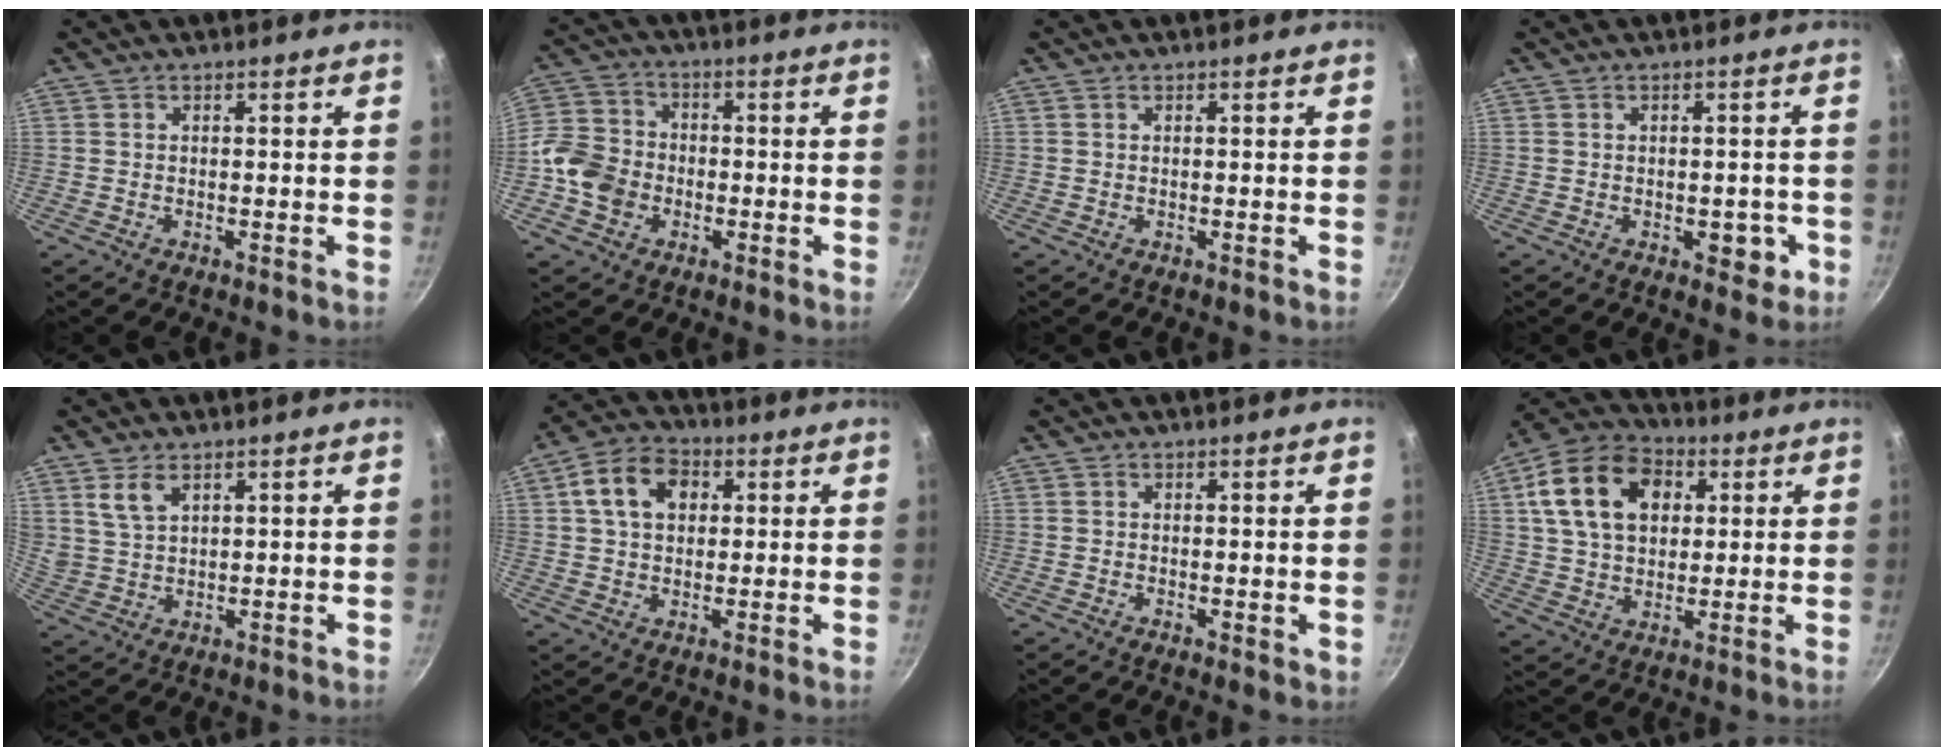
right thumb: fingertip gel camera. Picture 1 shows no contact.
{"total": 9.6, "force": [-2.6, 7.9, 4.7], "torque": [-0.068, 0.023, -0.067]}
{"total": 0.0}
{"total": 4.3, "force": [-1.2, 2.7, 3.1], "torque": [-0.010, 0.008, -0.012]}
{"total": 5.4, "force": [3.0, 2.9, 3.4], "torque": [-0.061, -0.014, 0.068]}
{"total": 10.4, "force": [2.7, 7.5, 6.6], "torque": [-0.095, 0.013, 0.033]}
{"total": 0.9, "force": [0.4, 0.4, 0.7], "torque": [-0.005, -0.004, 0.004]}
{"total": 17.5, "force": [5.0, 12.3, 11.3], "torque": [-0.178, 0.010, 0.074]}